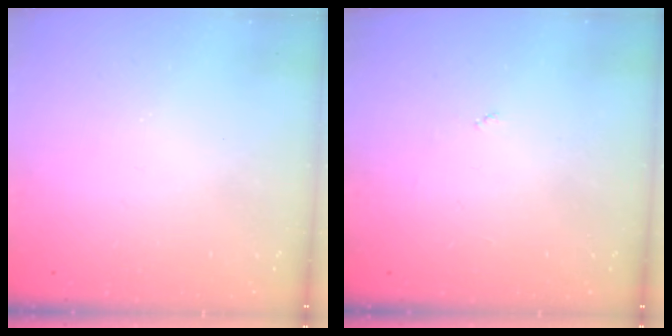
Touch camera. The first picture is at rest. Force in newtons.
{"total": 2.7, "press": 2.7, "slide": 0.4}